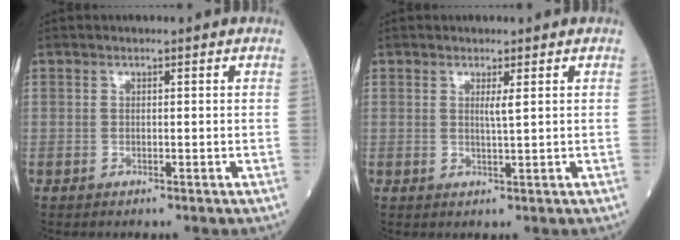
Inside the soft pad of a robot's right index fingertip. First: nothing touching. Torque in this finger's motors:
{"motor_torque": [0.23, 0.15, 0.21, 0.06]}